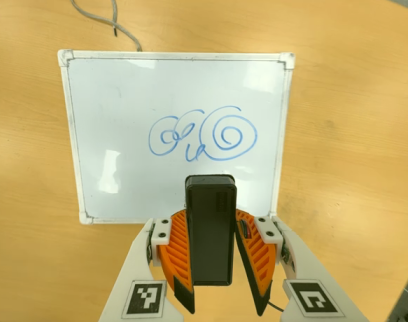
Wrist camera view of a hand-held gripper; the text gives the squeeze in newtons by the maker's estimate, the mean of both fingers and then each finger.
{"total": 6.1, "left": 5.2, "right": 7.0}